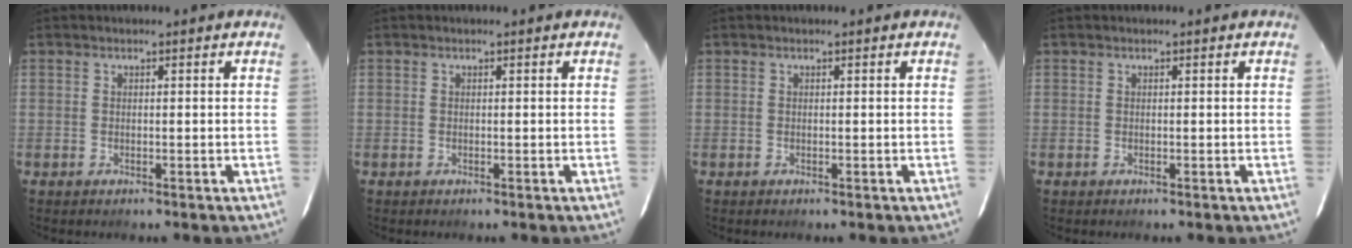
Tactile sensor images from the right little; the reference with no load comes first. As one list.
[{"total": 0.0}, {"total": 0.0}, {"total": 0.0}]